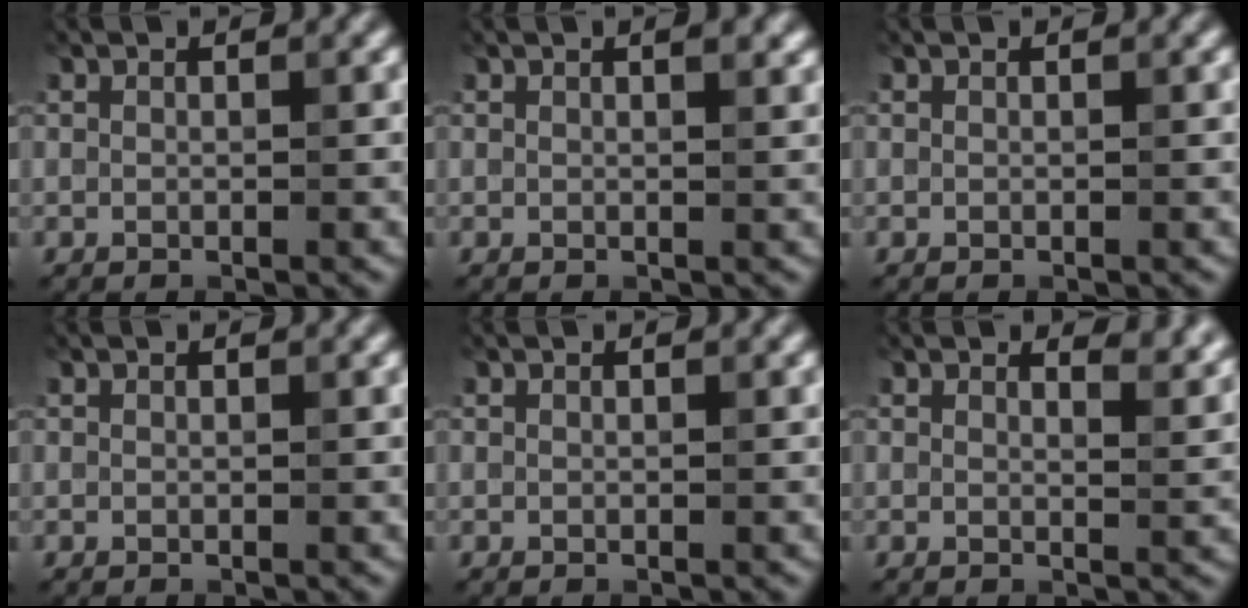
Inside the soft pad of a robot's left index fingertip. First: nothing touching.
{"total": 1.2, "force": [0.8, 0.3, 0.9], "torque": [-0.009, 0.001, 0.012]}
{"total": 0.0}
{"total": 0.0}
{"total": 0.0}
{"total": 2.8, "force": [2.4, 0.7, 1.1], "torque": [-0.012, -0.004, 0.028]}